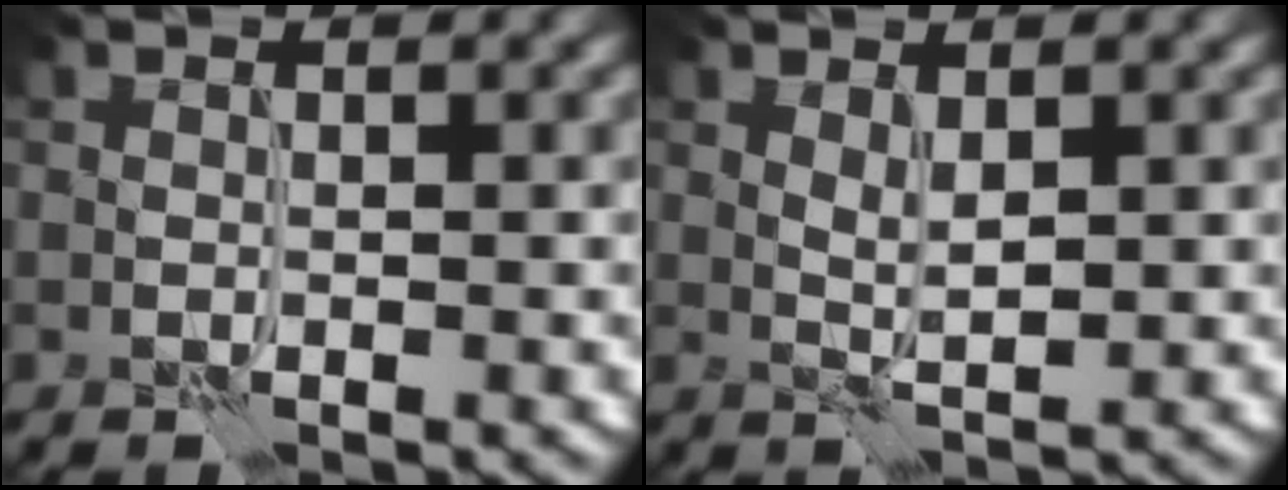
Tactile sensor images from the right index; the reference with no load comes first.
{"total": 1.4, "force": [0.5, 0.2, 1.3], "torque": [-0.026, -0.004, 0.013]}